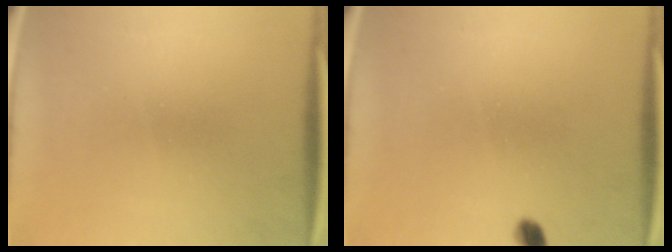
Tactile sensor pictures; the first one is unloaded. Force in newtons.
{"total": 1.8}